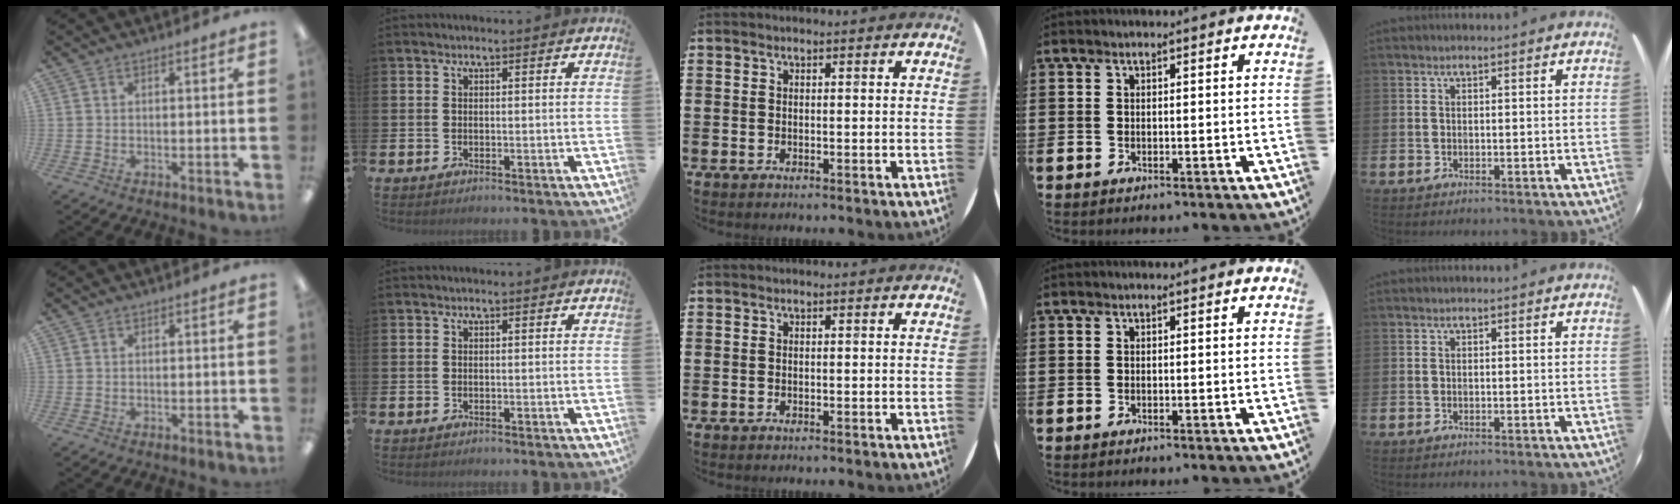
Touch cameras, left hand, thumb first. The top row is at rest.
{}